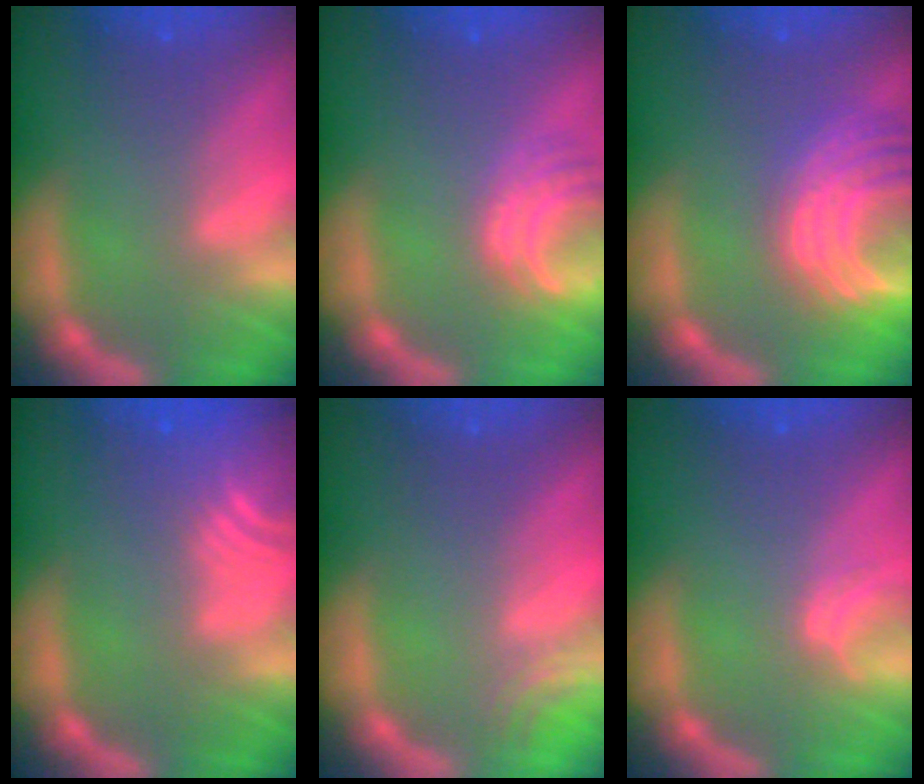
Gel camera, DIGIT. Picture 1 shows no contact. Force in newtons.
{"total": 4.0}
{"total": 10.0}
{"total": 5.5}
{"total": 1.5}
{"total": 1.0}